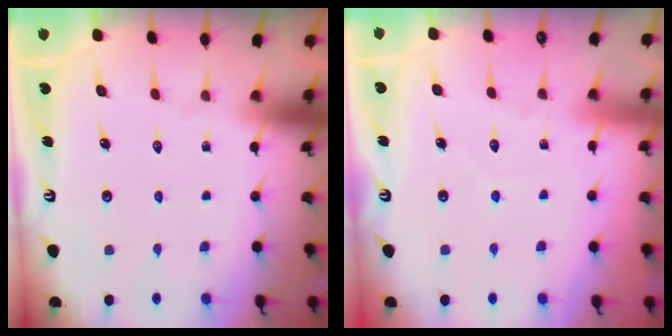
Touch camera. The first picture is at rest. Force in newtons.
{"total": 3.7, "press": 3.7, "slide": 0.3}